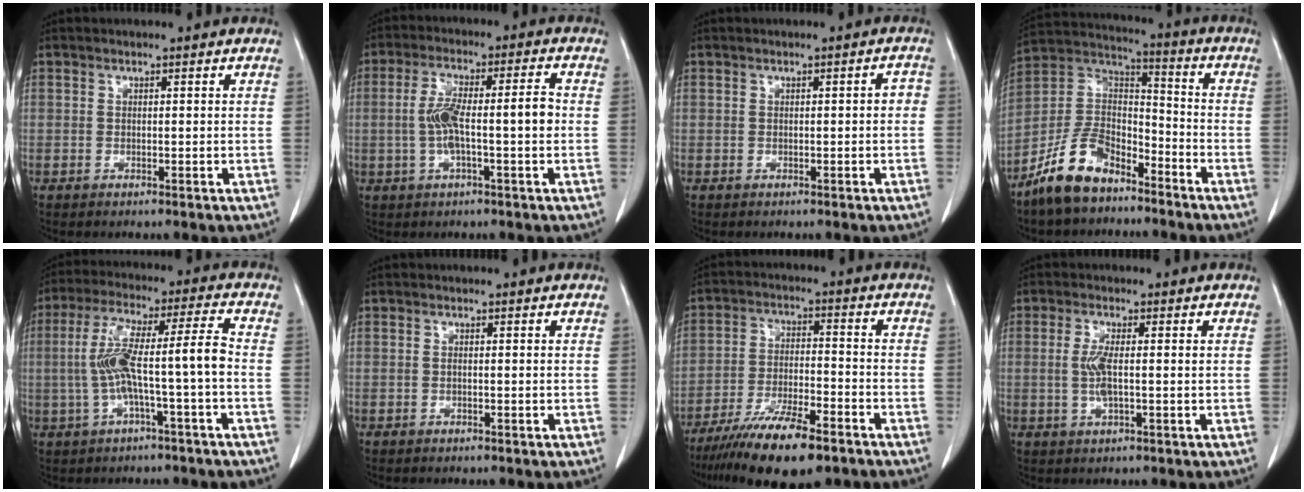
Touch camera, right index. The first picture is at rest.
{"total": 8.4, "force": [-0.7, 1.4, 8.2], "torque": [-0.156, 0.024, -0.011]}
{"total": 1.4, "force": [-0.2, 0.4, 1.3], "torque": [-0.011, 0.004, -0.003]}
{"total": 12.2, "force": [-8.9, 5.6, 6.3], "torque": [-0.136, 0.019, -0.174]}
{"total": 10.4, "force": [-1.6, 0.1, 10.3], "torque": [-0.200, 0.036, -0.027]}
{"total": 0.0}
{"total": 13.3, "force": [-9.5, 2.9, 8.8], "torque": [-0.155, -0.024, -0.165]}
{"total": 3.6, "force": [0.1, 0.8, 3.5], "torque": [-0.075, -0.003, 0.002]}